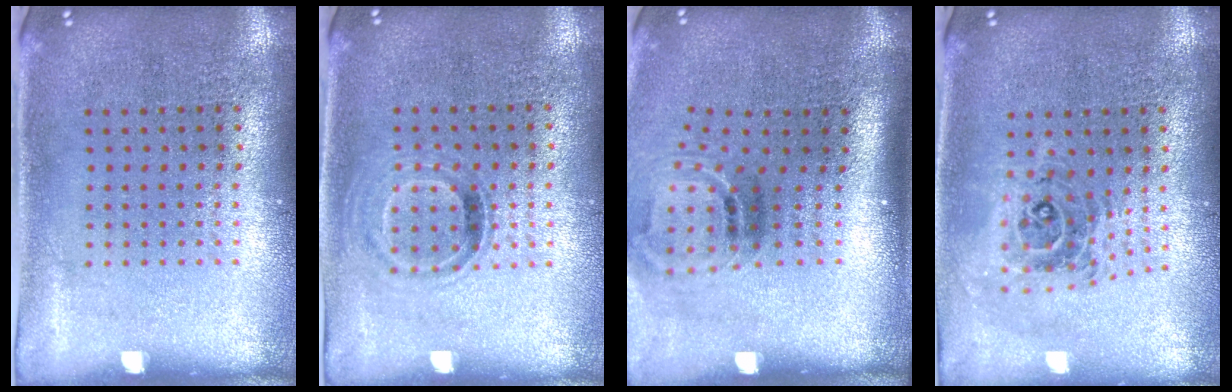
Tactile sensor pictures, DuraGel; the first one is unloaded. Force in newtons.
{"total": 0.8, "press": 0.7, "slide": 0.4}
{"total": 1.8, "press": 1.1, "slide": 1.4}
{"total": 0.9, "press": 0.9, "slide": 0.1}